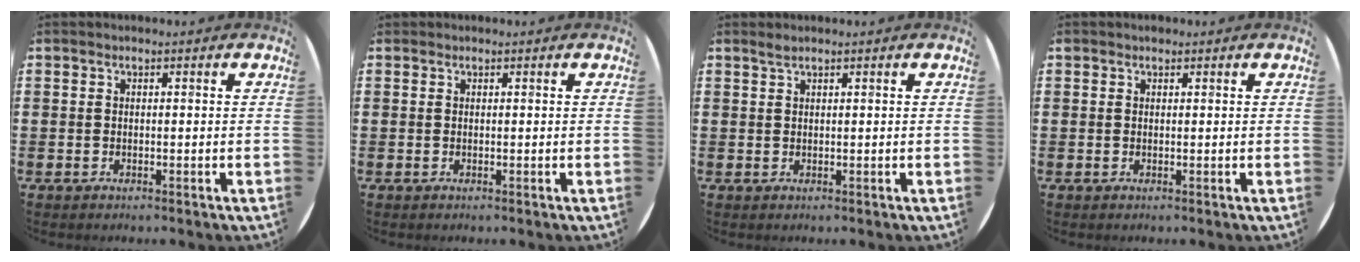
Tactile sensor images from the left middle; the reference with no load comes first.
{"total": 0.0}
{"total": 0.9, "force": [0.8, 0.0, 0.4], "torque": [-0.008, 0.001, 0.014]}
{"total": 0.5, "force": [0.4, 0.3, 0.0], "torque": [0.009, 0.001, 0.006]}